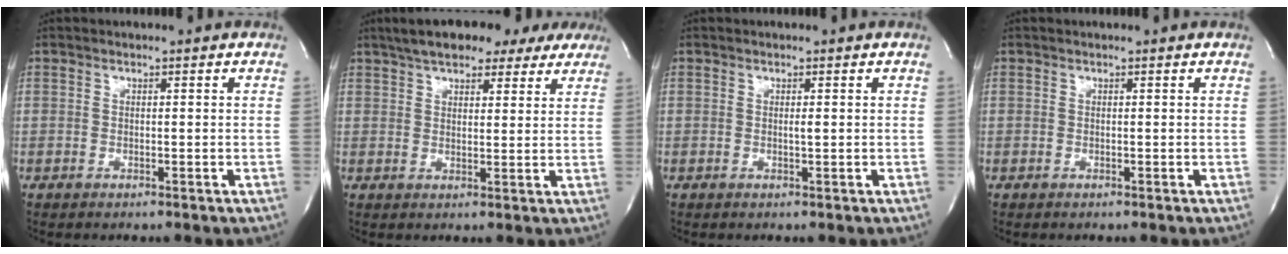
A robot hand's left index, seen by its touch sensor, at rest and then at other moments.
{"total": 15.6, "force": [12.1, 5.6, 8.1], "torque": [-0.125, 0.038, 0.160]}
{"total": 0.6, "force": [-0.1, -0.1, 0.5], "torque": [-0.015, -0.008, -0.001]}
{"total": 0.0}